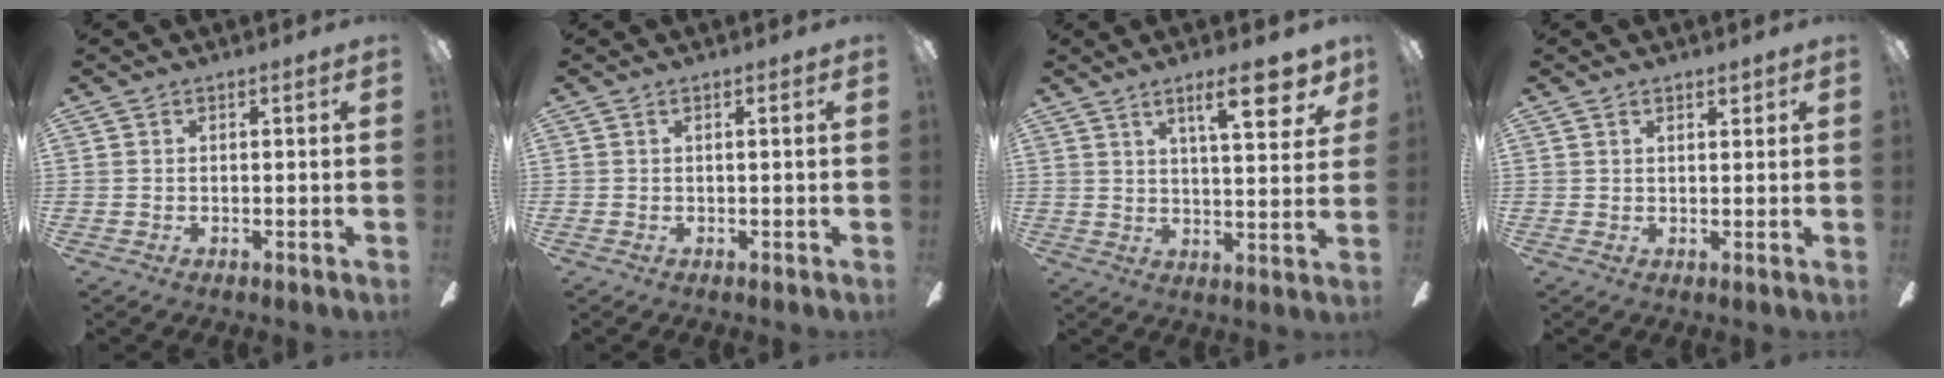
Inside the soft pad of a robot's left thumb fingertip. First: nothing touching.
{"total": 0.7, "force": [-0.1, -0.1, 0.7], "torque": [-0.011, -0.001, -0.001]}
{"total": 11.9, "force": [7.0, 3.7, 8.9], "torque": [-0.112, -0.034, 0.109]}
{"total": 1.7, "force": [1.3, 0.5, 1.0], "torque": [-0.013, -0.003, 0.021]}